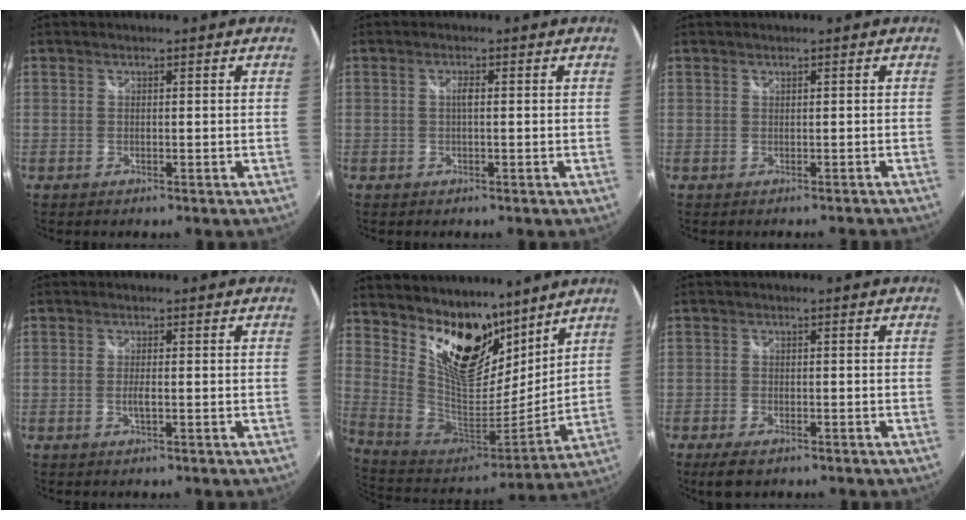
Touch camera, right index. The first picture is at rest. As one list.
[{"total": 1.2, "force": [0.0, 0.2, 1.2], "torque": [-0.023, 0.002, -0.002]}, {"total": 0.7, "force": [-0.4, 0.6, 0.1], "torque": [0.004, 0.004, -0.001]}, {"total": 1.7, "force": [-0.4, 0.1, 1.6], "torque": [-0.032, -0.004, -0.008]}, {"total": 19.7, "force": [12.3, 9.6, 12.0], "torque": [-0.228, 0.001, 0.227]}, {"total": 4.5, "force": [-3.1, 1.9, 2.6], "torque": [-0.062, -0.018, -0.055]}]